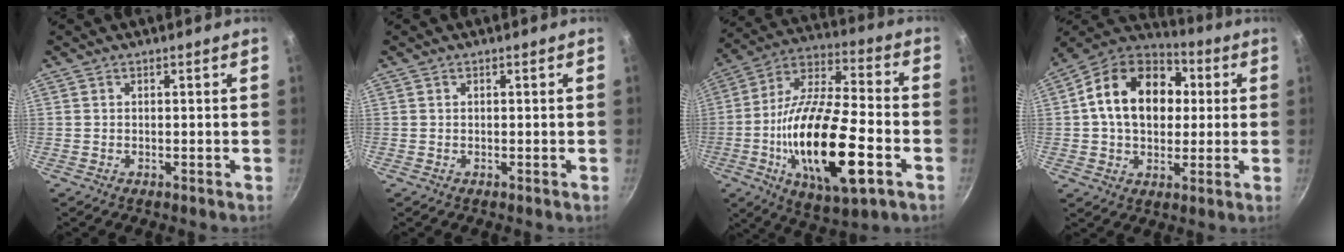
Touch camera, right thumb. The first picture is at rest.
{"total": 0.0}
{"total": 25.2, "force": [-6.9, 9.4, 22.3], "torque": [-0.397, 0.017, -0.123]}
{"total": 18.8, "force": [2.9, 13.7, 12.6], "torque": [-0.183, 0.024, 0.031]}